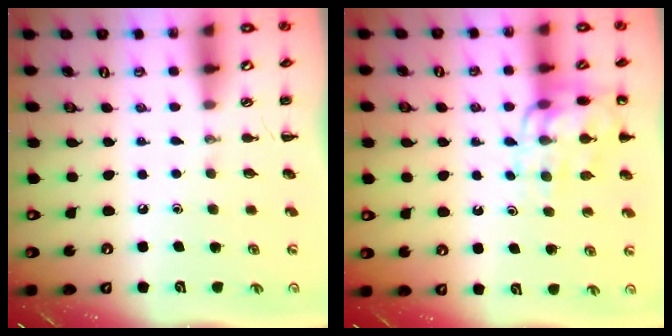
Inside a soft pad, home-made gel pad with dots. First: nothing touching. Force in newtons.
{"total": 12.3, "press": 12.1, "slide": 2.2}